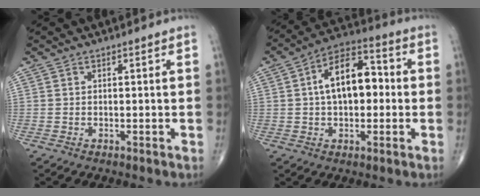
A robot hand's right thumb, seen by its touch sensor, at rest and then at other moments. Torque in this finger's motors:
{"motor_torque": [-0.42, 1.23, 0.75, 0.45, 0.08]}